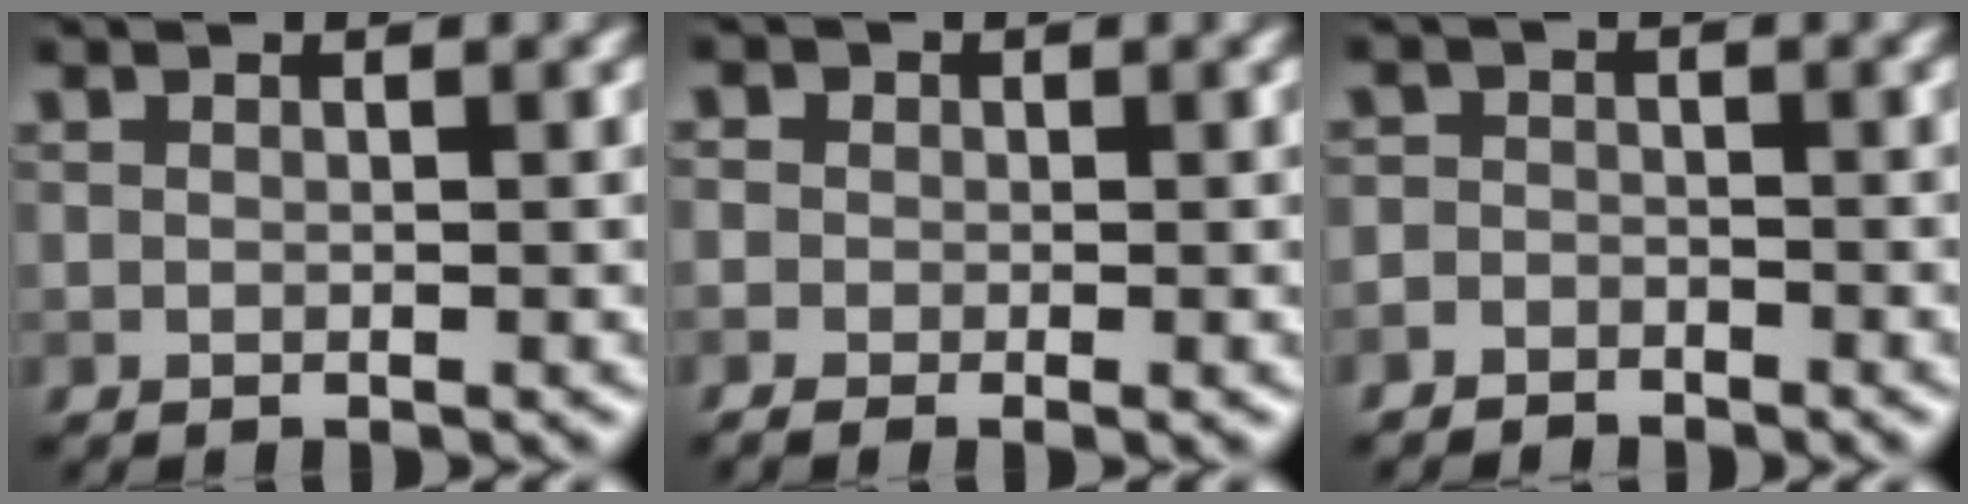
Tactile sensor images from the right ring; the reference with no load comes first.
{"total": 2.6, "force": [-0.6, 2.0, 1.5], "torque": [-0.015, 0.004, -0.017]}
{"total": 2.3, "force": [-1.9, 1.2, 0.0], "torque": [0.016, 0.007, -0.042]}